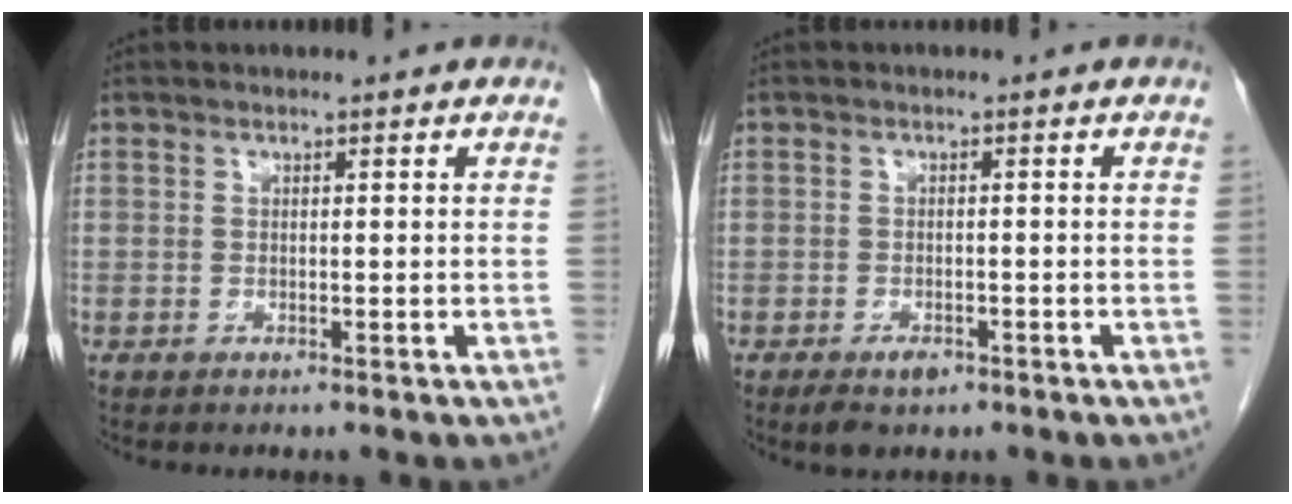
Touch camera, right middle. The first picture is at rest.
{"total": 3.1, "force": [-1.8, 1.5, 2.0], "torque": [-0.038, -0.003, -0.022]}